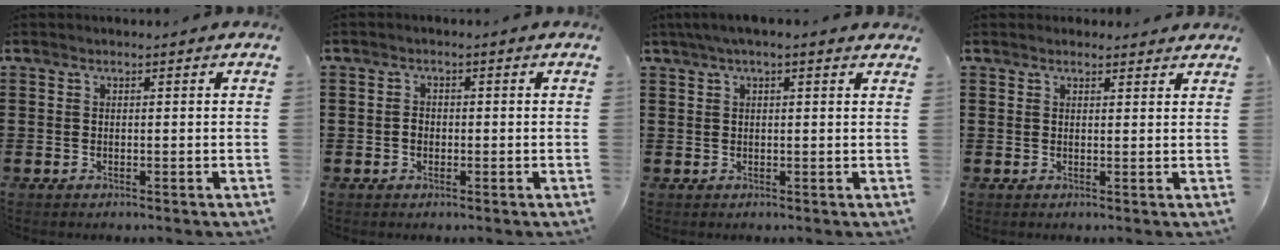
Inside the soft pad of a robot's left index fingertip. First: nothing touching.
{"total": 1.4, "force": [-0.3, 1.1, 0.9], "torque": [-0.021, 0.006, -0.006]}
{"total": 2.1, "force": [1.3, 0.2, 1.6], "torque": [-0.034, 0.004, 0.022]}
{"total": 1.4, "force": [1.3, 0.4, 0.1], "torque": [-0.005, 0.003, 0.026]}